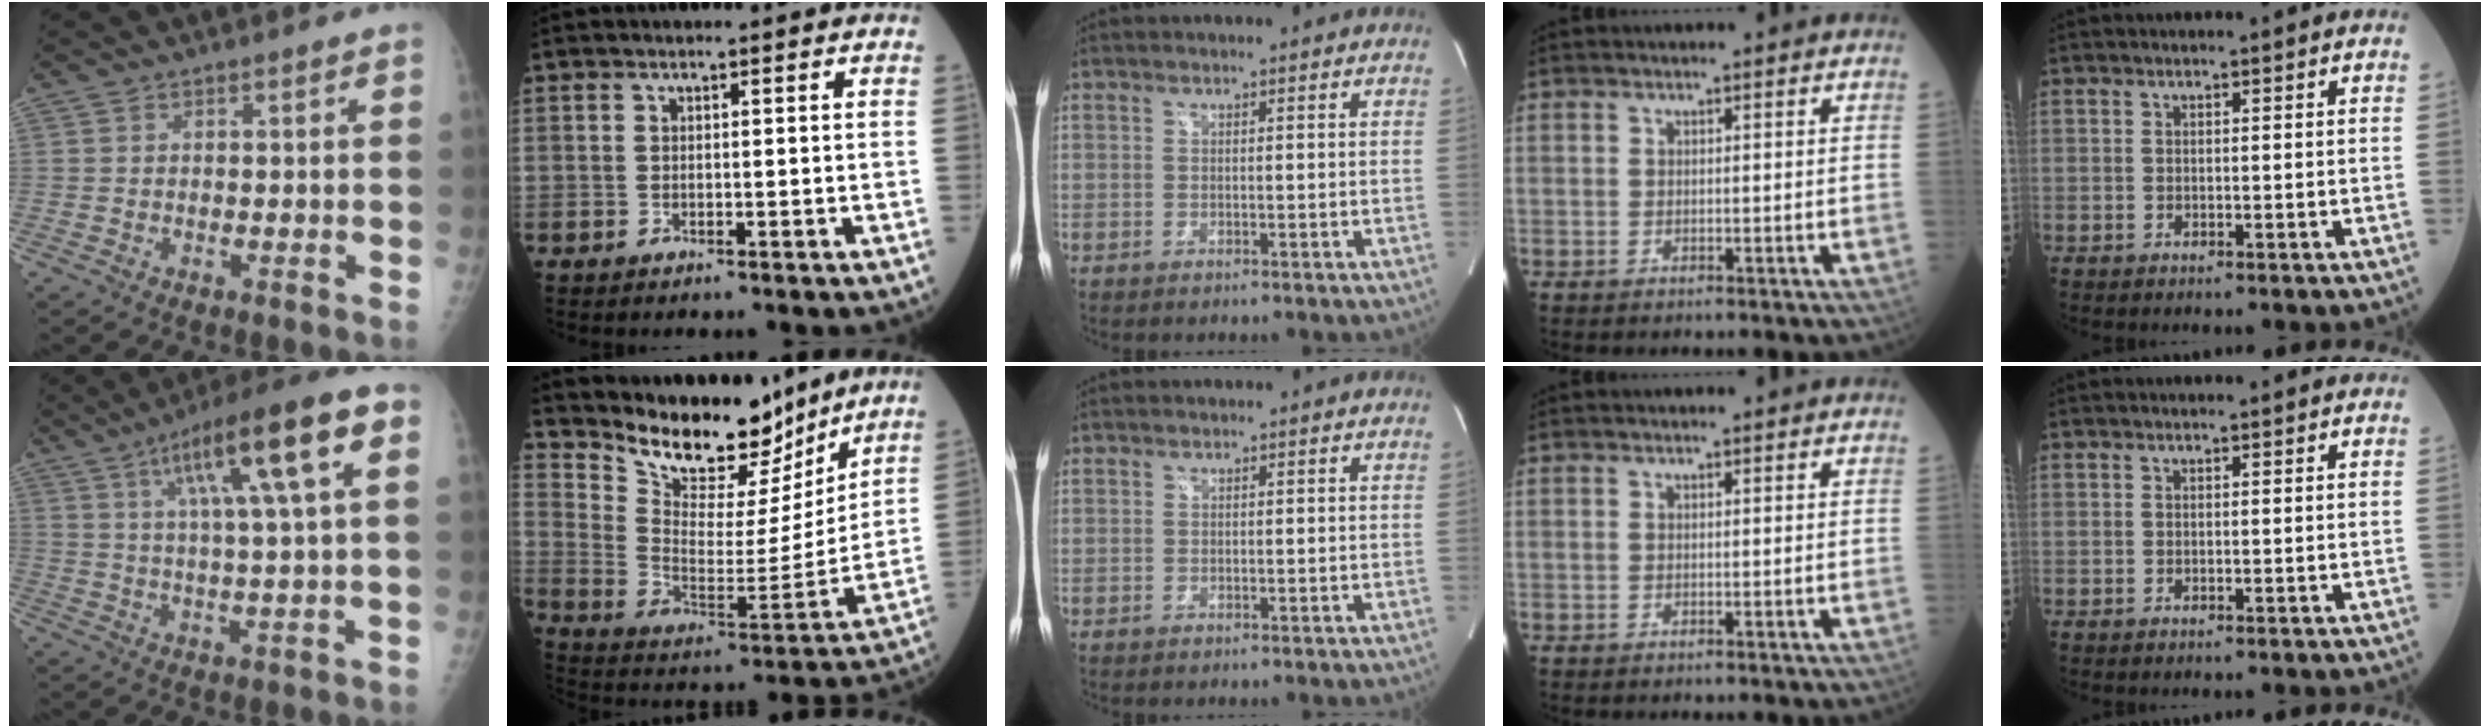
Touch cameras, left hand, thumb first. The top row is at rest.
{"thumb": {"total": 17.2, "force": [6.1, 2.3, 15.9], "torque": [-0.252, 0.014, 0.091]}, "index": {"total": 15.9, "force": [14.2, 4.7, 5.5], "torque": [-0.107, -0.029, 0.234]}, "middle": {"total": 0.6, "force": [0.4, 0.4, 0.0], "torque": [0.000, 0.003, 0.007]}}